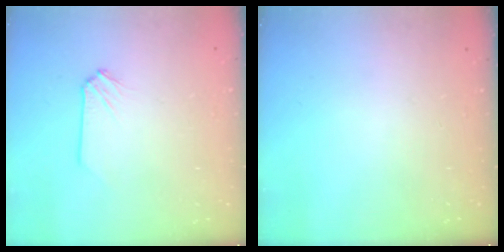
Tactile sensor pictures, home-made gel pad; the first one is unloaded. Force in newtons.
{"total": 0.0}